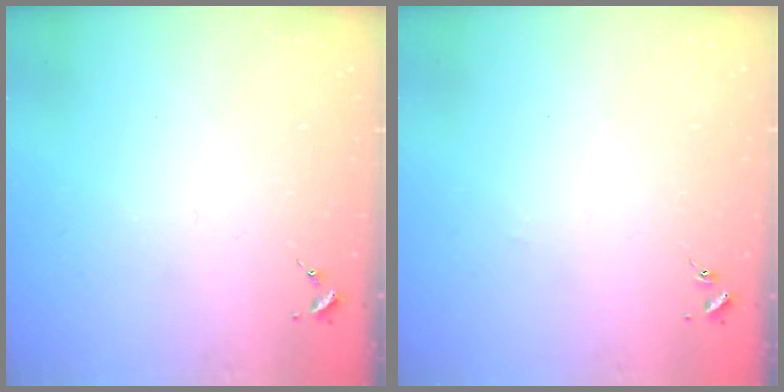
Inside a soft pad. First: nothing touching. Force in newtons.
{"total": 1.1, "press": 1.1, "slide": 0.2}